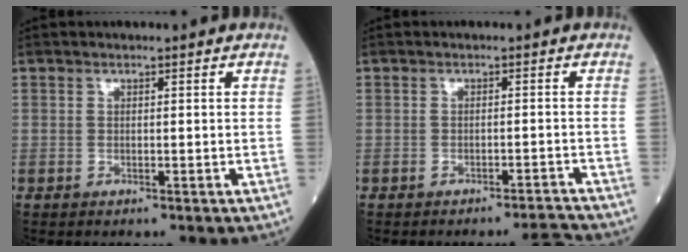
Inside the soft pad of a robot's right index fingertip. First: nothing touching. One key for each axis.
{"total": 2.6, "fx": -2.5, "fy": -0.6, "fz": 0.4, "tx": 0.002, "ty": -0.008, "tz": -0.038}